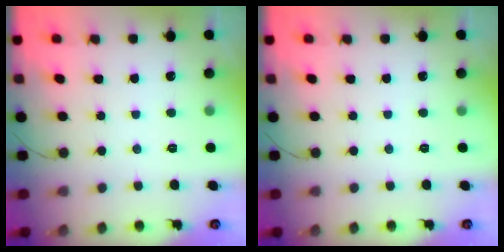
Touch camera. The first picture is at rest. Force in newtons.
{"total": 0.0}